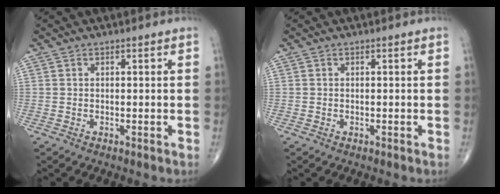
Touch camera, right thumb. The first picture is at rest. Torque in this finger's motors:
{"motor_torque": [-0.08, 0.00, -0.18, -0.17, -0.02]}